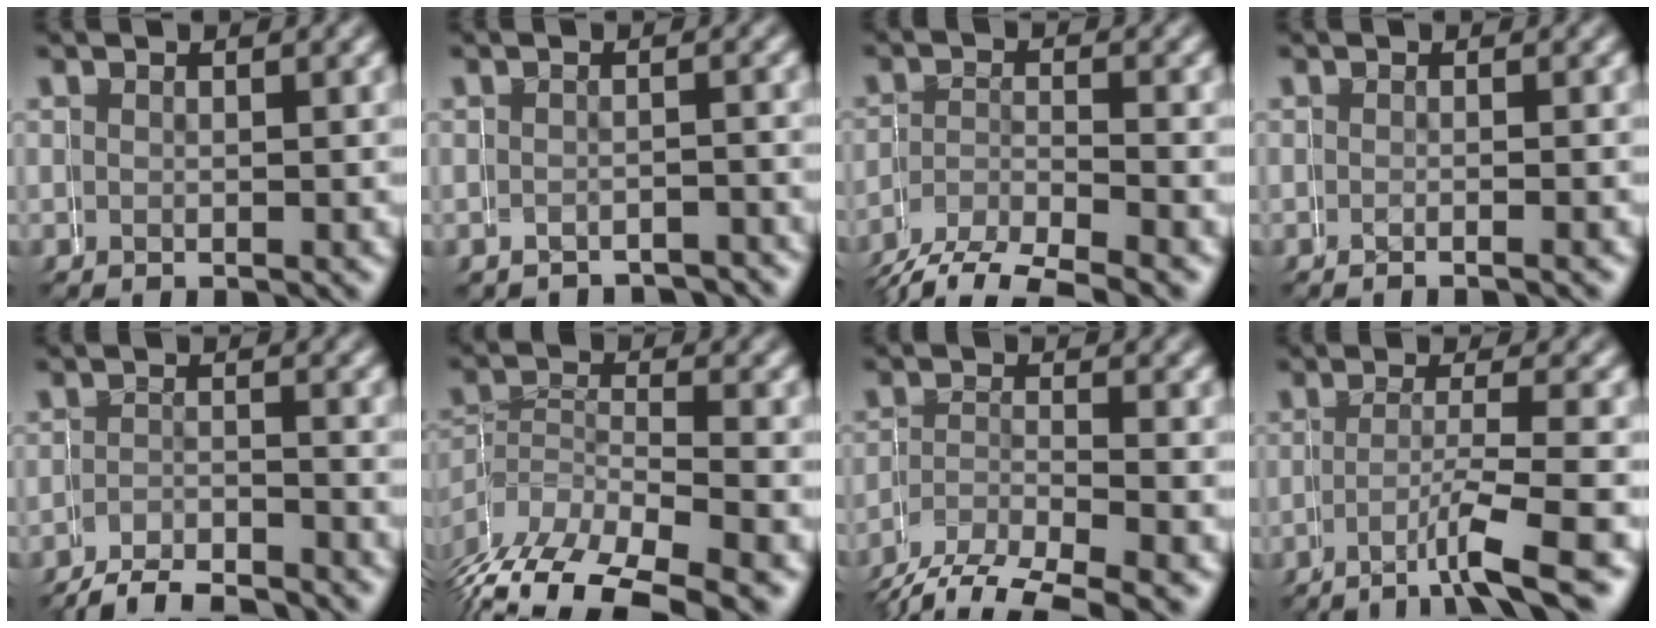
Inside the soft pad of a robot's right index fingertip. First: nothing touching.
{"total": 2.8, "force": [-2.2, 0.1, -1.7], "torque": [0.025, -0.001, -0.034]}
{"total": 3.9, "force": [-2.7, 2.4, 1.4], "torque": [-0.028, -0.004, -0.046]}
{"total": 0.9, "force": [-0.9, -0.3, 0.2], "torque": [0.012, 0.009, -0.015]}
{"total": 5.6, "force": [-5.3, 1.8, -0.2], "torque": [0.002, -0.013, -0.083]}
{"total": 6.0, "force": [-3.1, 4.0, 3.2], "torque": [-0.066, -0.013, -0.043]}
{"total": 4.2, "force": [-2.8, 2.5, 2.0], "torque": [-0.042, -0.012, -0.041]}
{"total": 3.4, "force": [-2.8, -0.1, 2.0], "torque": [-0.038, -0.010, -0.037]}